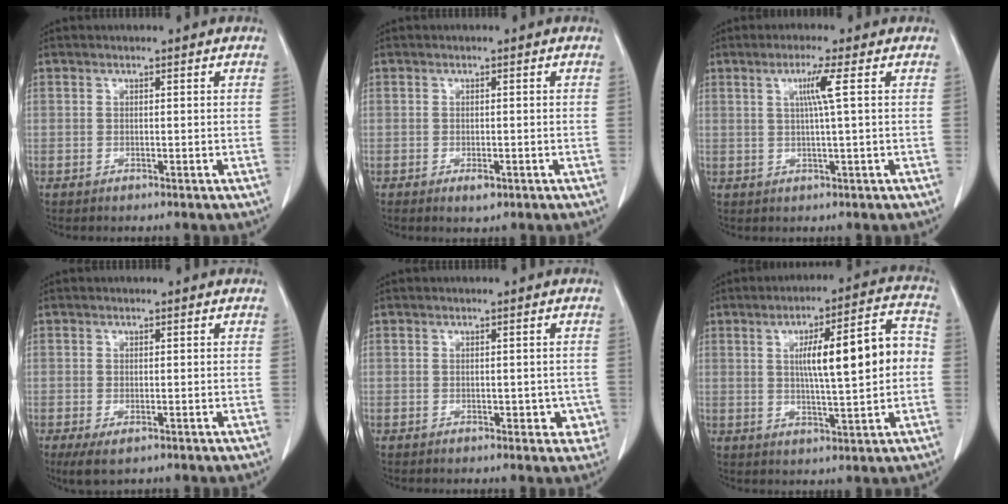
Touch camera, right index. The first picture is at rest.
{"total": 1.6, "force": [-0.9, 0.7, 1.1], "torque": [-0.015, 0.000, -0.009]}
{"total": 3.9, "force": [1.1, -1.0, 3.6], "torque": [-0.072, 0.000, 0.021]}
{"total": 3.1, "force": [-1.7, 1.1, 2.4], "torque": [-0.045, -0.008, -0.022]}
{"total": 3.2, "force": [-0.7, 2.1, 2.2], "torque": [-0.009, 0.008, -0.004]}
{"total": 12.8, "force": [0.9, 2.0, 12.6], "torque": [-0.183, 0.030, 0.016]}